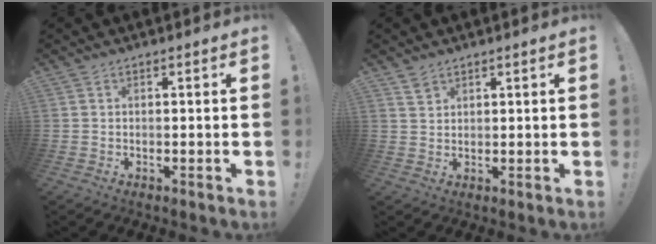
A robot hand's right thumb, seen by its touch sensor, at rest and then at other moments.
{"total": 2.8, "force": [2.1, 1.6, 0.7], "torque": [0.001, -0.016, 0.038]}